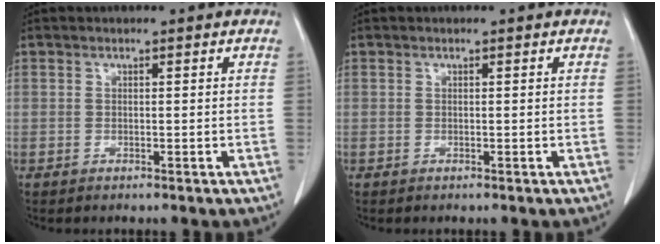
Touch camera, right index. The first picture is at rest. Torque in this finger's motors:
{"motor_torque": [-0.03, 0.03, 0.02, 0.00]}